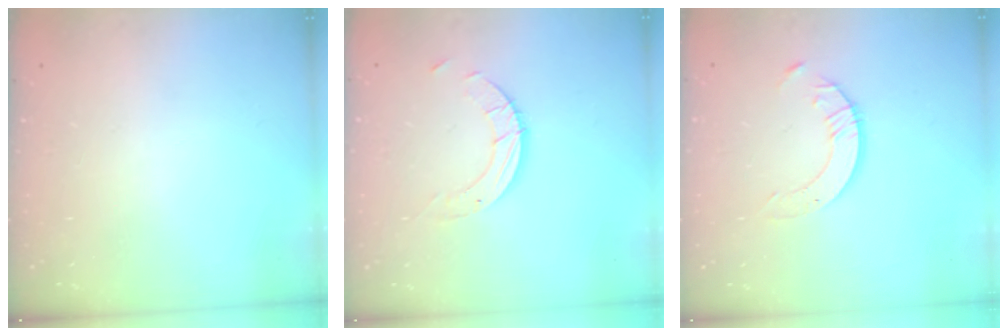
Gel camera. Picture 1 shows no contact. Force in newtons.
{"total": 4.9, "press": 4.9, "slide": 0.3}
{"total": 3.4, "press": 3.4, "slide": 0.3}